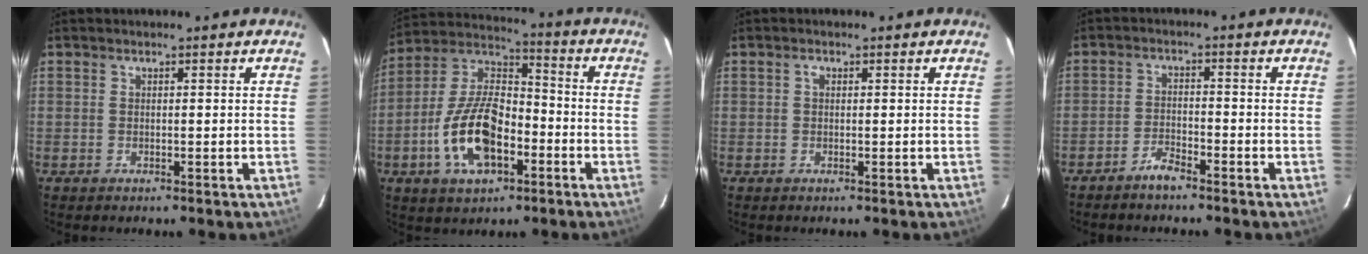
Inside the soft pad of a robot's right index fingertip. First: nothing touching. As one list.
[{"total": 16.4, "force": [-5.8, 8.6, 12.7], "torque": [-0.262, 0.013, -0.101]}, {"total": 0.8, "force": [0.2, 0.6, 0.5], "torque": [-0.009, 0.004, 0.002]}, {"total": 3.3, "force": [-2.9, 0.7, 1.4], "torque": [-0.045, 0.005, -0.058]}]